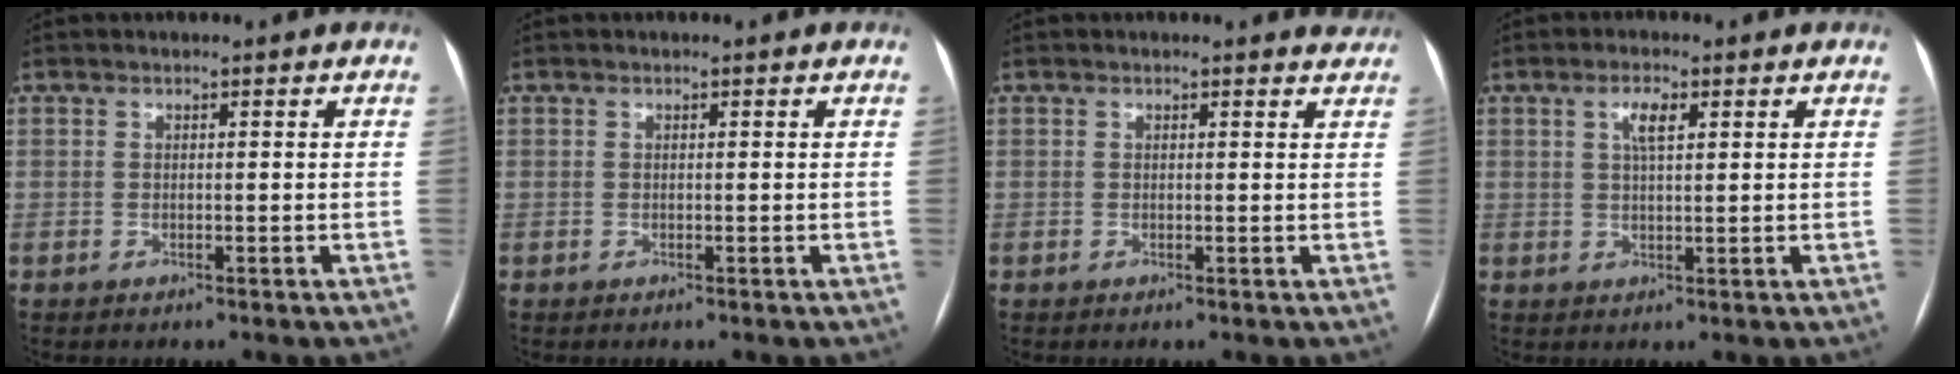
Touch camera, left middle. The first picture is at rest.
{"total": 0.0}
{"total": 2.6, "force": [2.5, 0.7, 0.0], "torque": [0.001, -0.013, 0.002]}
{"total": 3.1, "force": [1.3, 0.7, 2.8], "torque": [-0.056, 0.005, 0.023]}